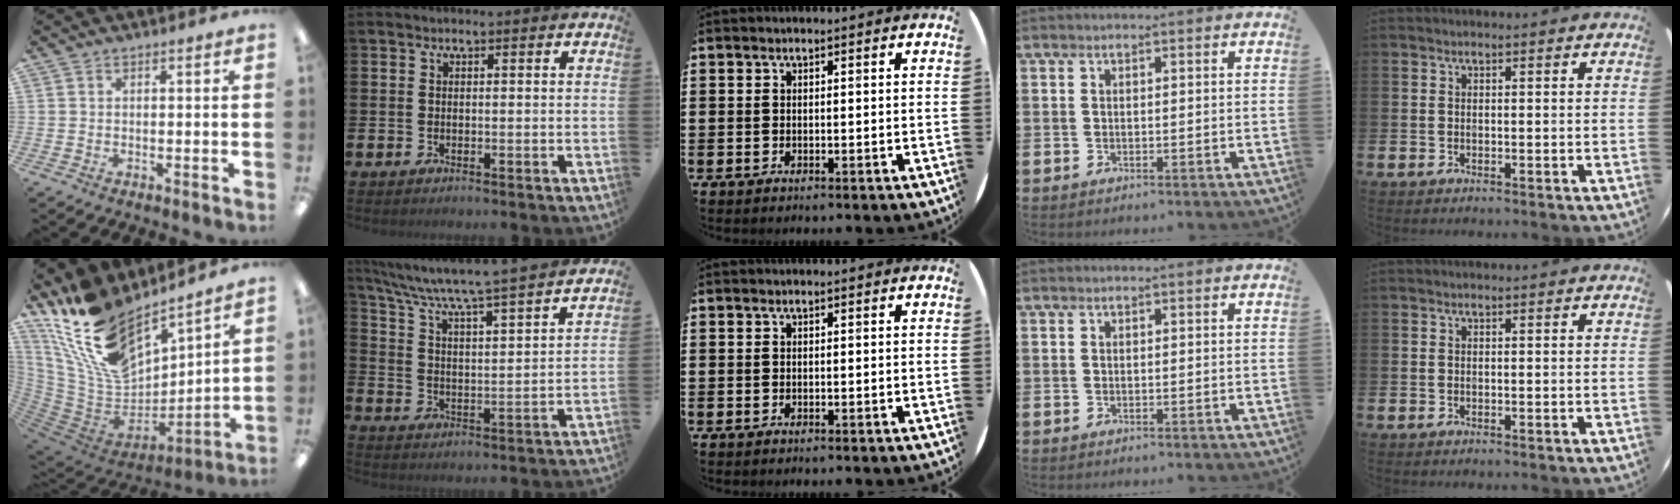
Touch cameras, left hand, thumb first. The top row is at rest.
{"thumb": {"total": 21.0, "force": [15.2, 9.6, 10.8], "torque": [-0.234, -0.103, 0.280]}, "index": {"total": 7.2, "force": [6.6, 0.1, 2.9], "torque": [-0.089, -0.053, 0.105]}}